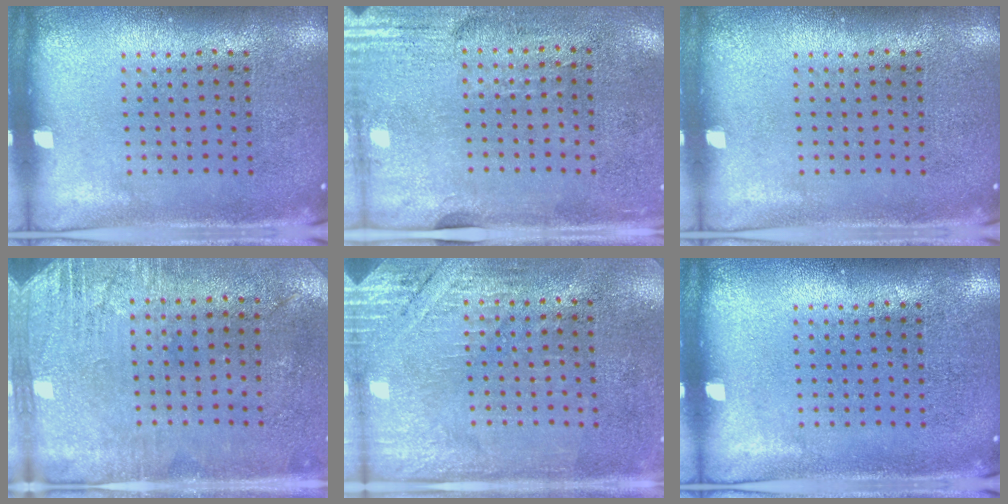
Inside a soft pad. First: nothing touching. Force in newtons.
{"total": 2.9, "press": 2.4, "slide": 1.6}
{"total": 0.0}
{"total": 2.8, "press": 2.4, "slide": 1.5}
{"total": 2.8, "press": 2.5, "slide": 1.2}
{"total": 0.0}